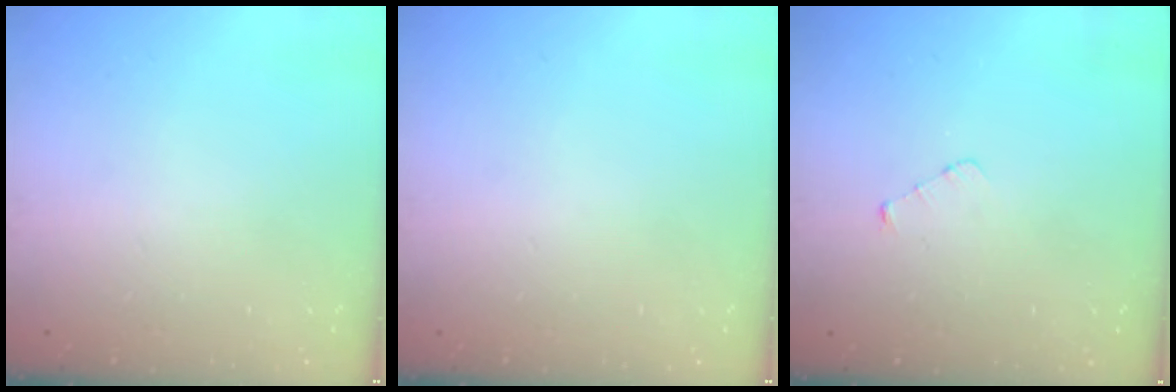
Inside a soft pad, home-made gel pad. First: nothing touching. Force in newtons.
{"total": 0.0}
{"total": 2.5, "press": 2.5, "slide": 0.2}